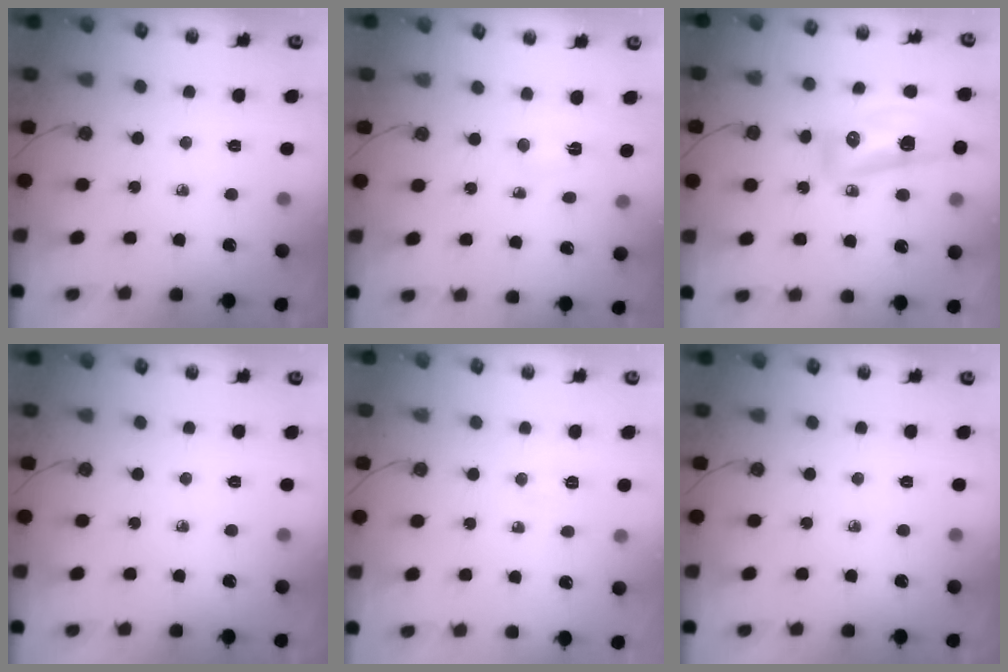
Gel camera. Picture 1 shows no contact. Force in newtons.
{"total": 2.5, "press": 2.4, "slide": 0.4}
{"total": 14.0, "press": 13.4, "slide": 4.0}
{"total": 0.0}
{"total": 4.0, "press": 3.5, "slide": 2.1}
{"total": 0.0}